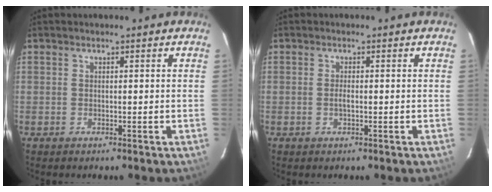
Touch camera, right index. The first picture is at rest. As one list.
[{"total": 1.0, "force": [-0.2, 0.0, 0.9], "torque": [-0.020, 0.000, -0.006]}]